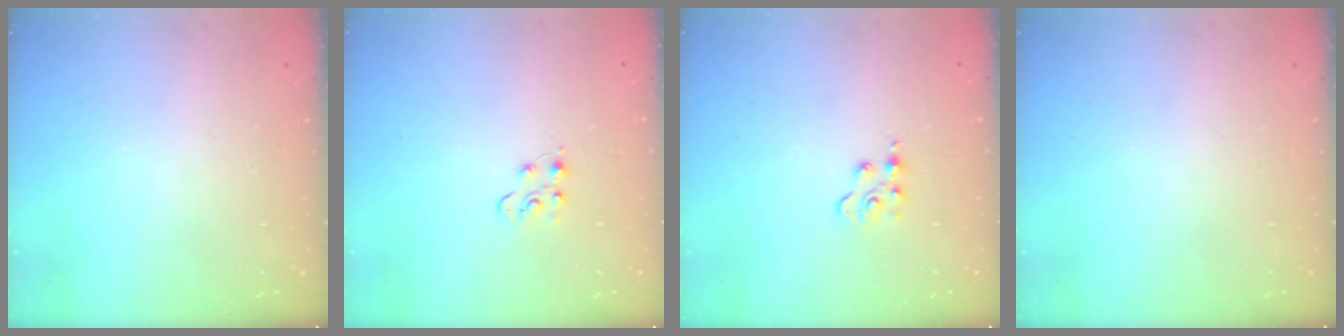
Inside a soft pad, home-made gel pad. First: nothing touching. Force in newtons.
{"total": 5.2, "press": 5.2, "slide": 0.6}
{"total": 3.0, "press": 3.0, "slide": 0.3}
{"total": 0.0}